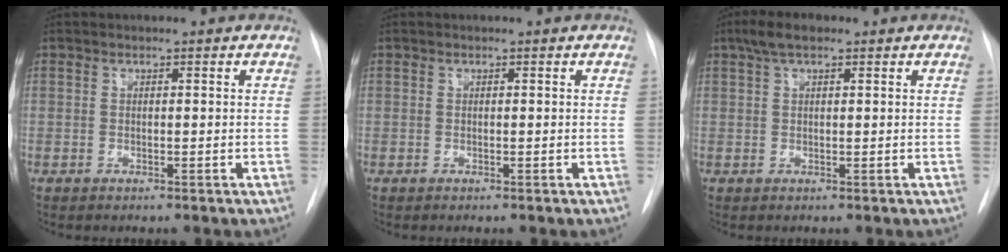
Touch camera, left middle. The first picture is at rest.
{"total": 0.0}
{"total": 3.9, "force": [2.4, 1.2, 2.7], "torque": [-0.061, 0.018, 0.044]}